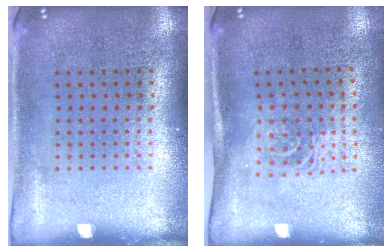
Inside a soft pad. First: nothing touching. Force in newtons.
{"total": 1.6, "press": 1.2, "slide": 1.0}